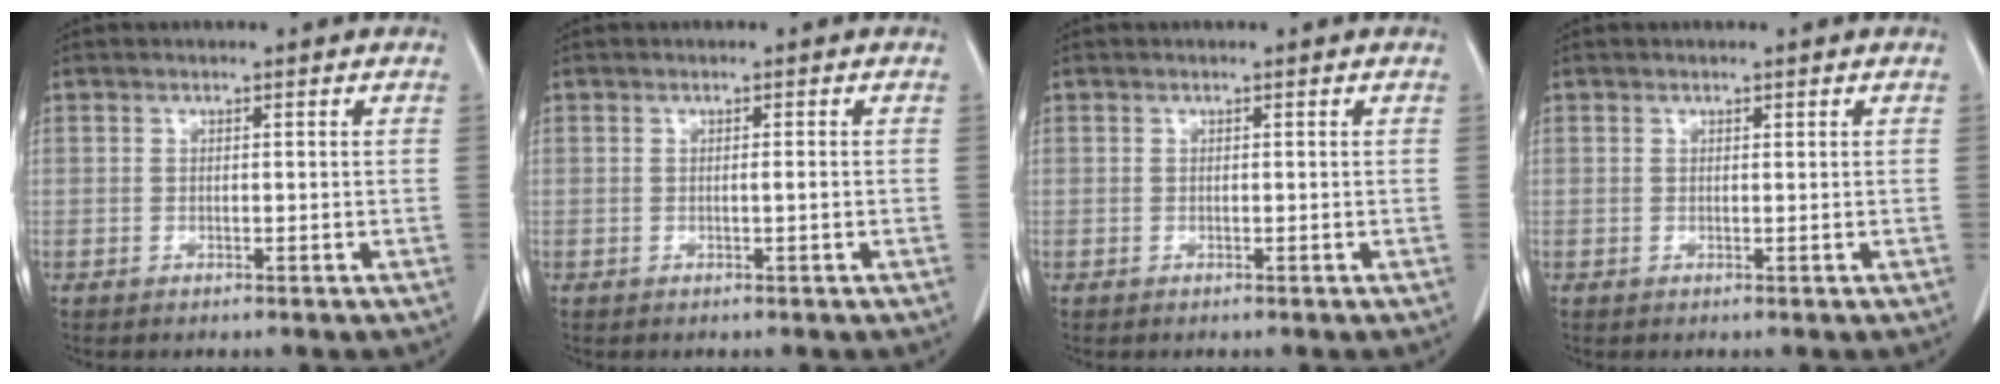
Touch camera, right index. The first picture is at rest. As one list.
[{"total": 0.7, "force": [-0.1, -0.1, 0.7], "torque": [-0.012, 0.000, -0.002]}, {"total": 0.0}, {"total": 0.0}]